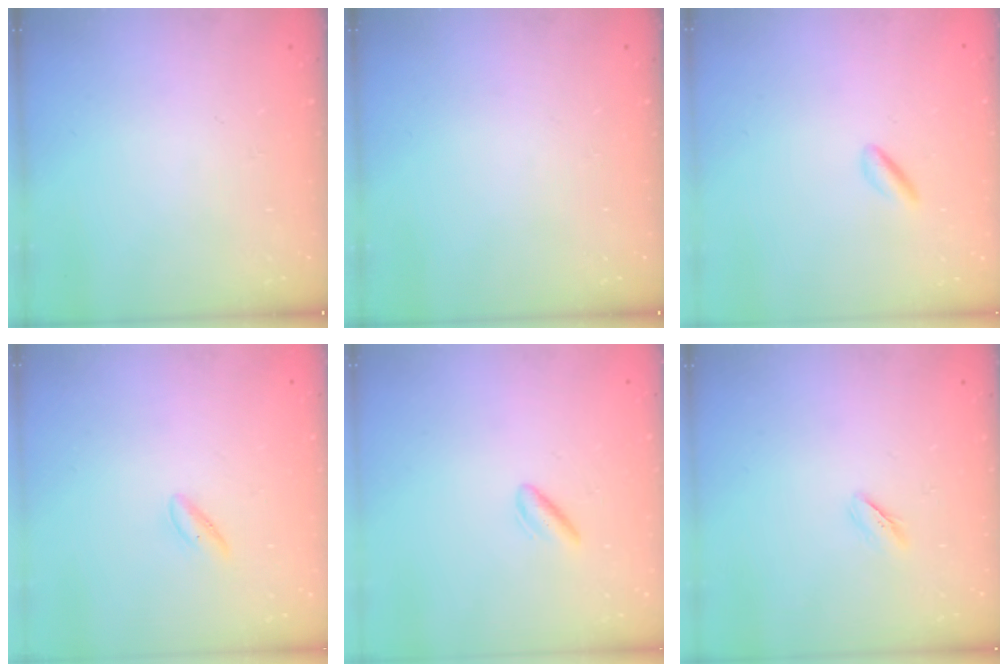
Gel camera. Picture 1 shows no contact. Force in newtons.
{"total": 0.0}
{"total": 1.5, "press": 1.3, "slide": 0.6}
{"total": 1.8, "press": 1.6, "slide": 0.9}
{"total": 2.4, "press": 2.1, "slide": 1.2}
{"total": 2.4, "press": 2.2, "slide": 0.9}